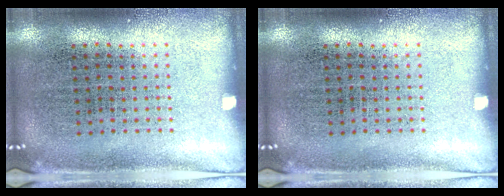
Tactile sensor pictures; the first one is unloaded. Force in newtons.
{"total": 0.0}